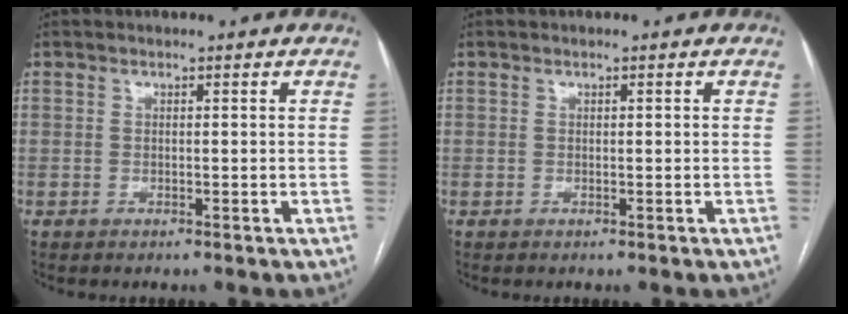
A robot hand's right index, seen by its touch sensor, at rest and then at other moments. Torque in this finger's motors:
{"motor_torque": [0.05, -0.01, -0.02, 0.01]}